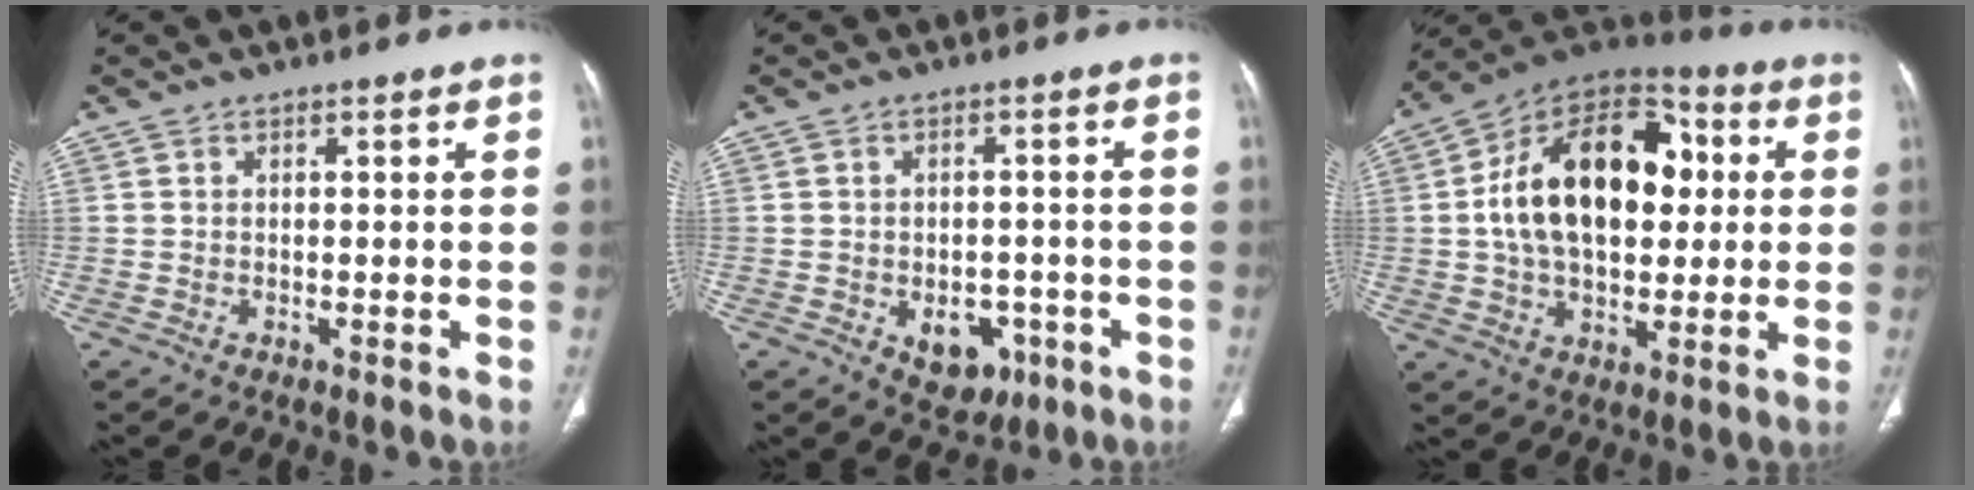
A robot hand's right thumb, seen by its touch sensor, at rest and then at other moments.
{"total": 6.0, "force": [-2.3, 4.3, 3.5], "torque": [-0.023, 0.012, -0.020]}
{"total": 23.9, "force": [3.0, 14.9, 18.5], "torque": [-0.281, 0.022, 0.044]}